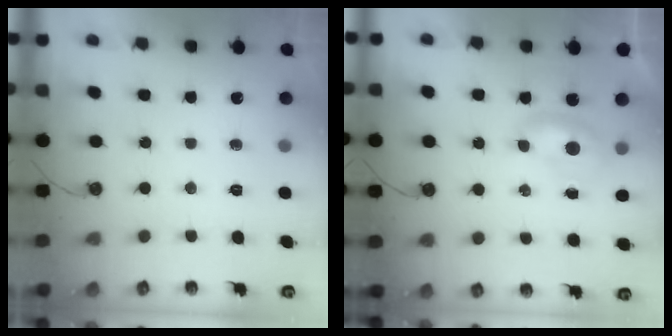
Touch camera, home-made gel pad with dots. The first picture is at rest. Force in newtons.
{"total": 0.0}